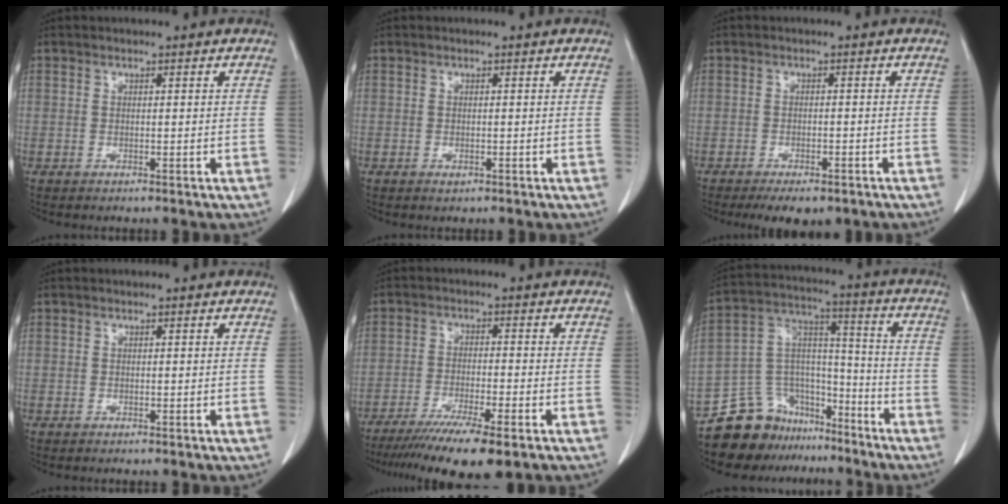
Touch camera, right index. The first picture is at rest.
{"total": 0.6, "force": [-0.3, 0.4, 0.3], "torque": [-0.006, 0.000, -0.002]}
{"total": 5.8, "force": [-4.3, 2.3, 3.1], "torque": [-0.037, -0.006, -0.059]}
{"total": 0.0}
{"total": 11.0, "force": [-8.0, 0.5, 7.6], "torque": [-0.119, -0.028, -0.129]}
{"total": 13.8, "force": [-11.5, 7.3, 2.5], "torque": [-0.044, 0.075, -0.199]}